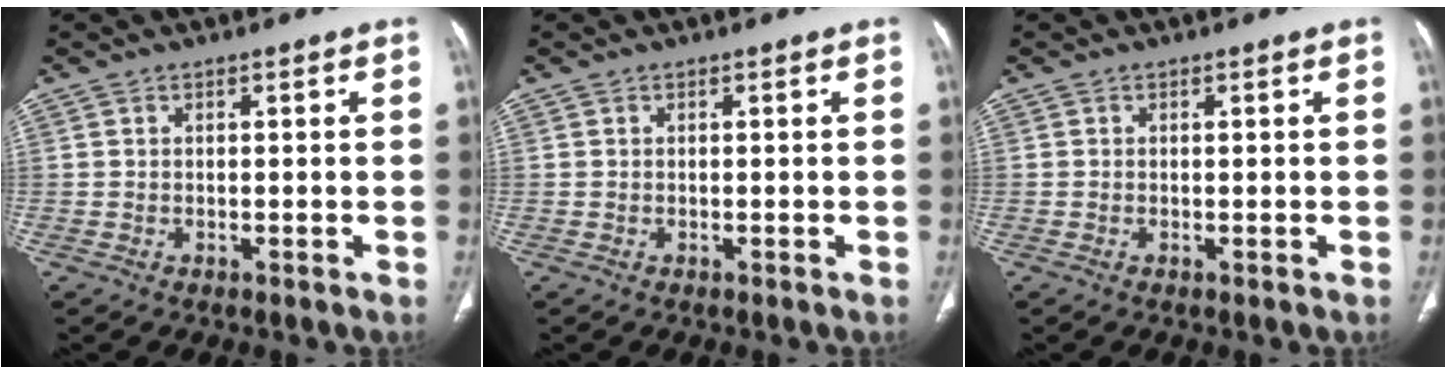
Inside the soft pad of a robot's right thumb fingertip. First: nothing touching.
{"total": 0.0}
{"total": 0.0}